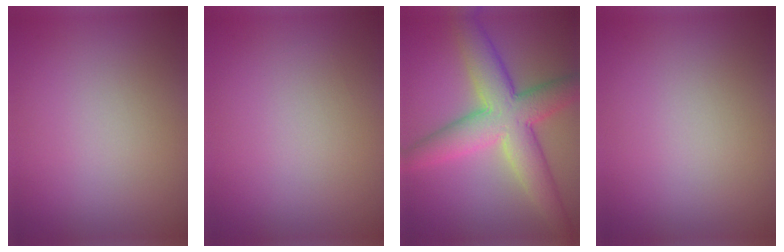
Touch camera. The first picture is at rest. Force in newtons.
{"total": 0.0}
{"total": 8.4, "press": 8.4, "slide": 0.3}
{"total": 0.0}